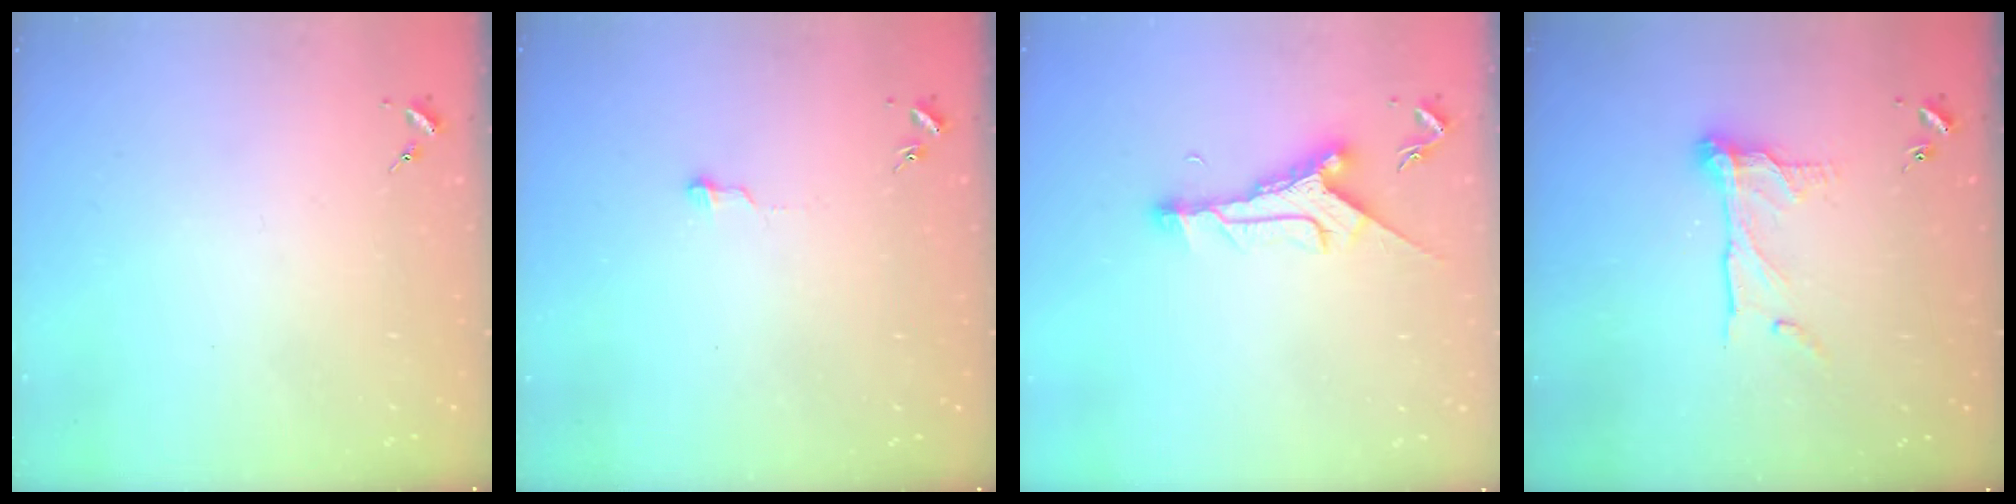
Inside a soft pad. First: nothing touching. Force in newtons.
{"total": 4.2, "press": 4.2, "slide": 0.3}
{"total": 10.0, "press": 9.9, "slide": 0.7}
{"total": 10.9, "press": 10.8, "slide": 1.3}